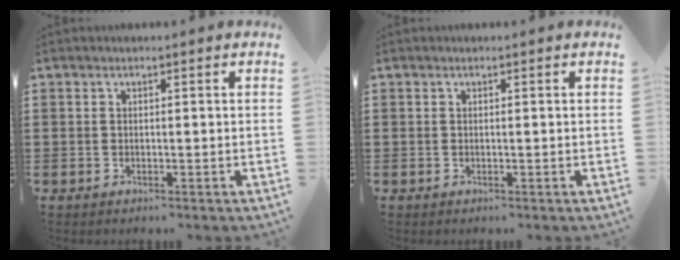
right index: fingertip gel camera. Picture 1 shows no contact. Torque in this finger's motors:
{"motor_torque": [-0.12, 0.06, 0.01, -0.01]}